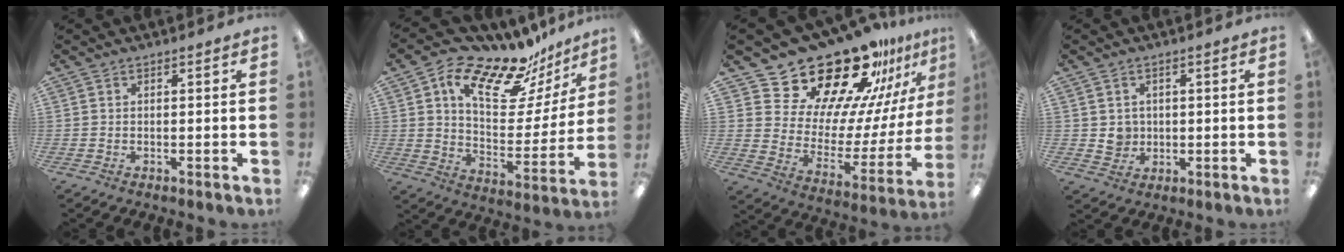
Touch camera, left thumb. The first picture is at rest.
{"total": 18.6, "force": [13.8, 7.4, 9.9], "torque": [-0.159, -0.100, 0.232]}
{"total": 26.0, "force": [21.3, 11.1, 10.0], "torque": [-0.144, -0.166, 0.378]}
{"total": 3.9, "force": [0.7, 3.8, 0.5], "torque": [0.004, -0.001, 0.010]}